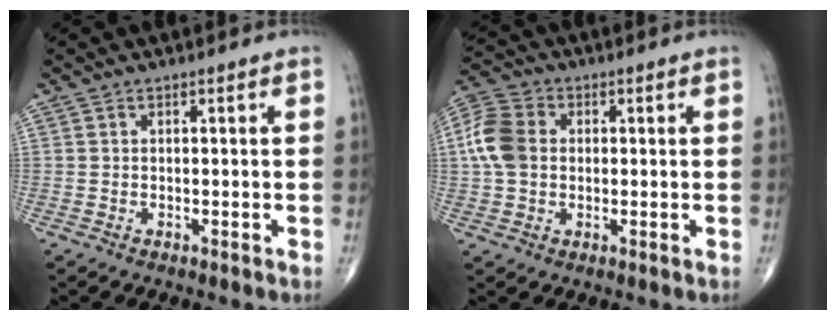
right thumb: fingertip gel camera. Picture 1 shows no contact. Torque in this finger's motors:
{"motor_torque": [-0.27, 0.67, 0.62, -0.06, 0.08]}